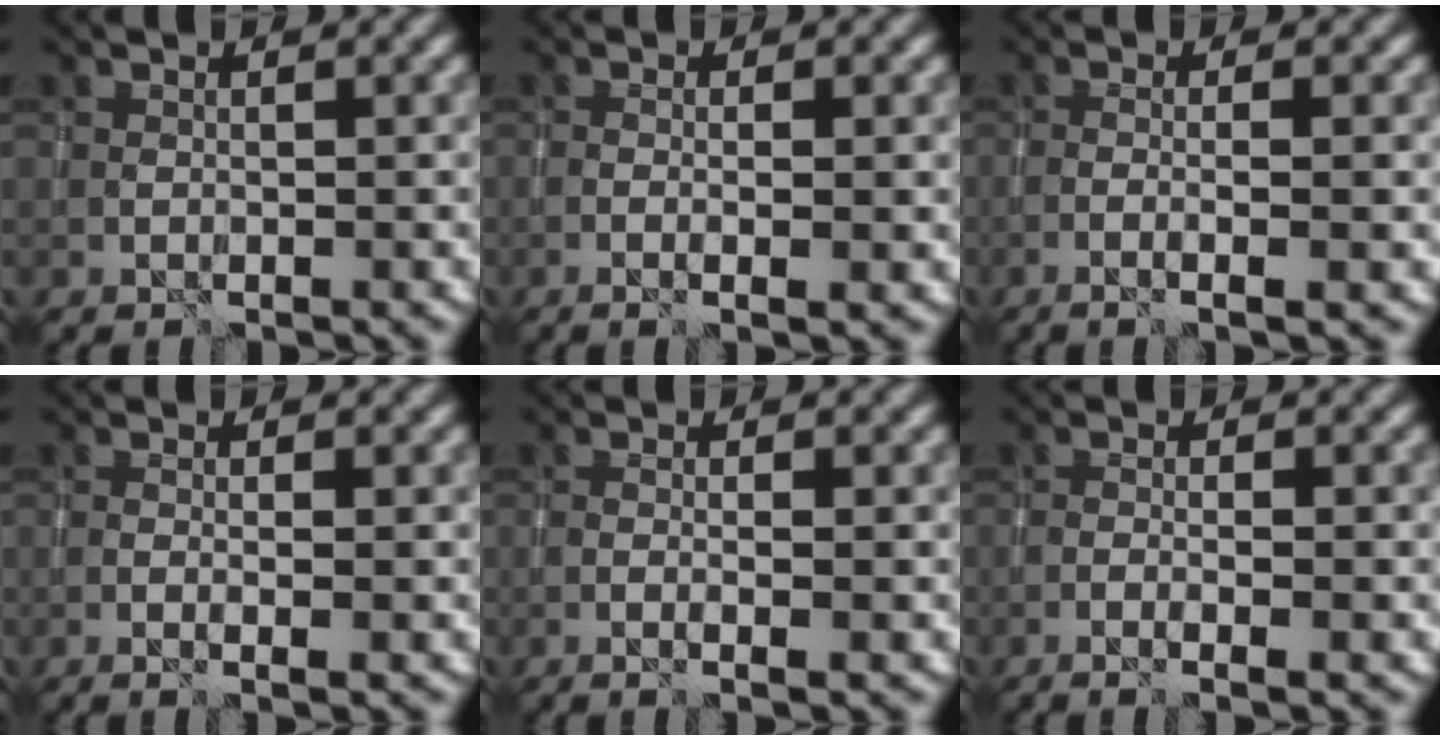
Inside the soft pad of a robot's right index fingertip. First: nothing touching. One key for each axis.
{"total": 2.2, "fx": -0.5, "fy": 0.2, "fz": 2.1, "tx": -0.039, "ty": 0.000, "tz": -0.013}
{"total": 3.1, "fx": -1.1, "fy": 0.4, "fz": 2.9, "tx": -0.046, "ty": 0.003, "tz": -0.027}
{"total": 1.8, "fx": -0.4, "fy": 0.1, "fz": 1.8, "tx": -0.035, "ty": -0.001, "tz": -0.010}
{"total": 2.1, "fx": -0.6, "fy": 0.1, "fz": 2.0, "tx": -0.039, "ty": 0.001, "tz": -0.015}
{"total": 2.4, "fx": -1.0, "fy": 0.2, "fz": 2.2, "tx": -0.043, "ty": 0.001, "tz": -0.023}